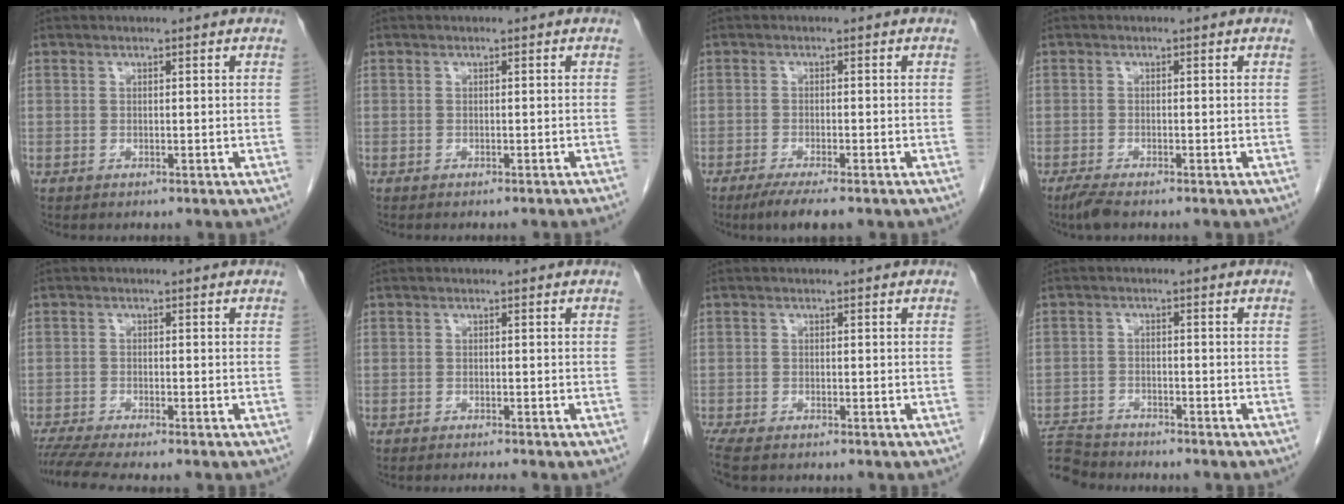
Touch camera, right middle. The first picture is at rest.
{"total": 2.3, "force": [-2.1, -0.4, 1.0], "torque": [-0.010, 0.006, -0.026]}
{"total": 4.9, "force": [-3.6, 0.4, 3.4], "torque": [-0.057, -0.014, -0.056]}
{"total": 2.3, "force": [-1.8, 0.2, 1.4], "torque": [-0.038, -0.009, -0.035]}
{"total": 5.4, "force": [-4.7, -0.7, 2.6], "torque": [-0.043, -0.015, -0.082]}
{"total": 2.3, "force": [-2.1, -0.4, 1.0], "torque": [-0.014, -0.005, -0.031]}
{"total": 4.3, "force": [-3.5, 1.0, 2.2], "torque": [-0.044, -0.013, -0.059]}
{"total": 7.3, "force": [-7.2, 1.3, 0.7], "torque": [-0.016, 0.000, -0.130]}